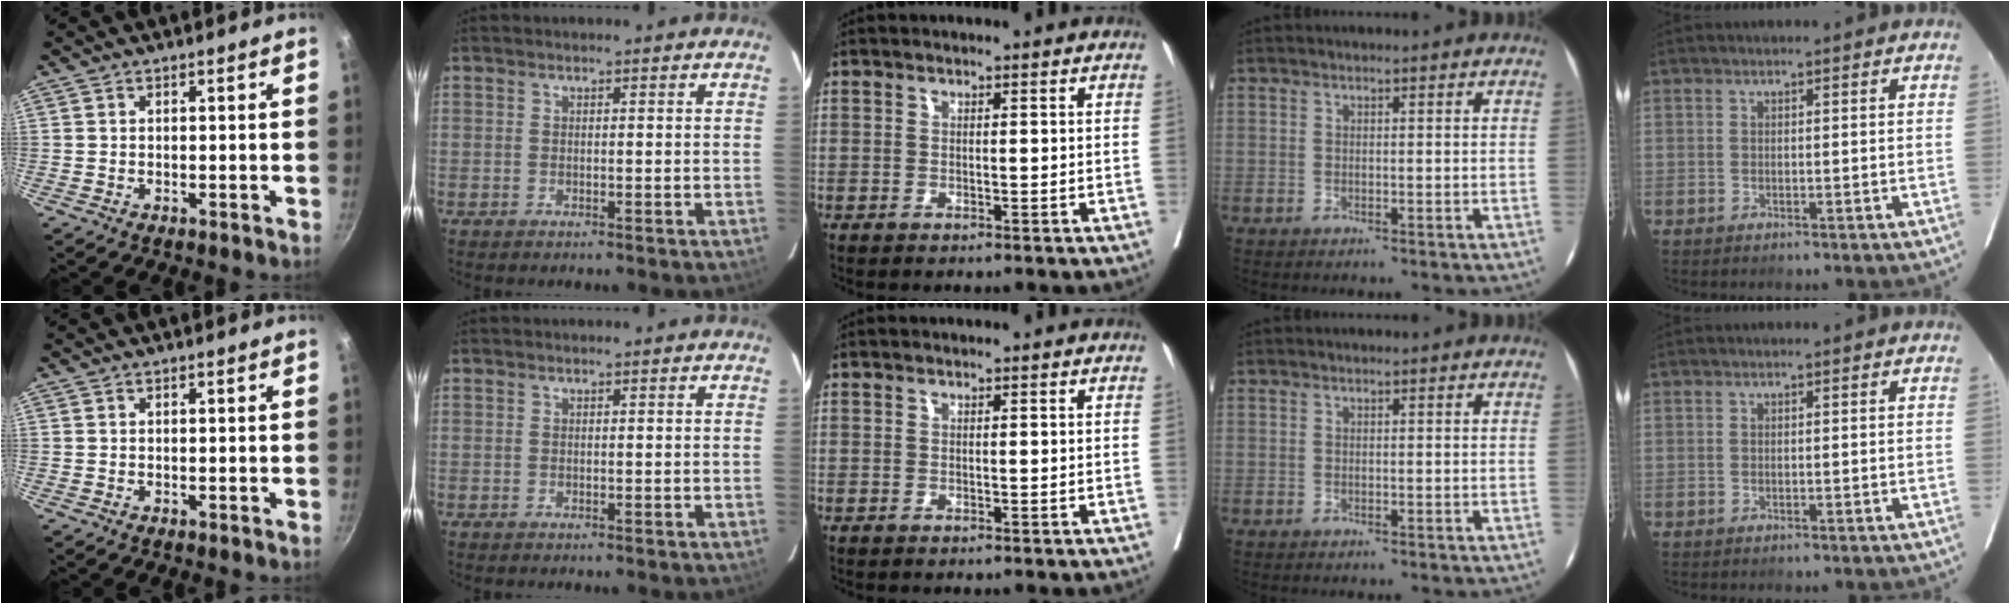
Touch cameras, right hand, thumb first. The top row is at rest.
{}